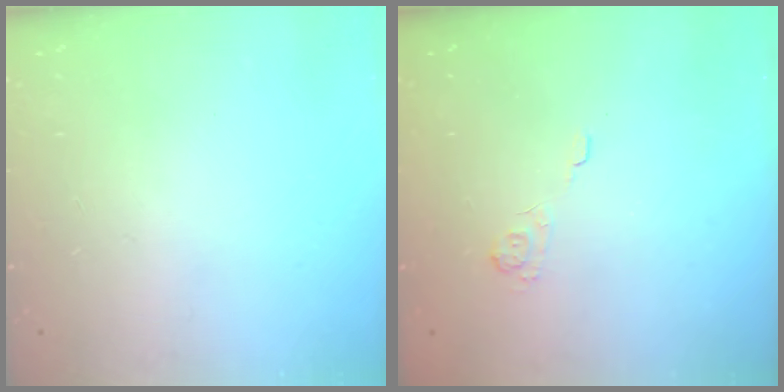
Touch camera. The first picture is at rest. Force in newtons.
{"total": 2.2, "press": 1.7, "slide": 1.4}